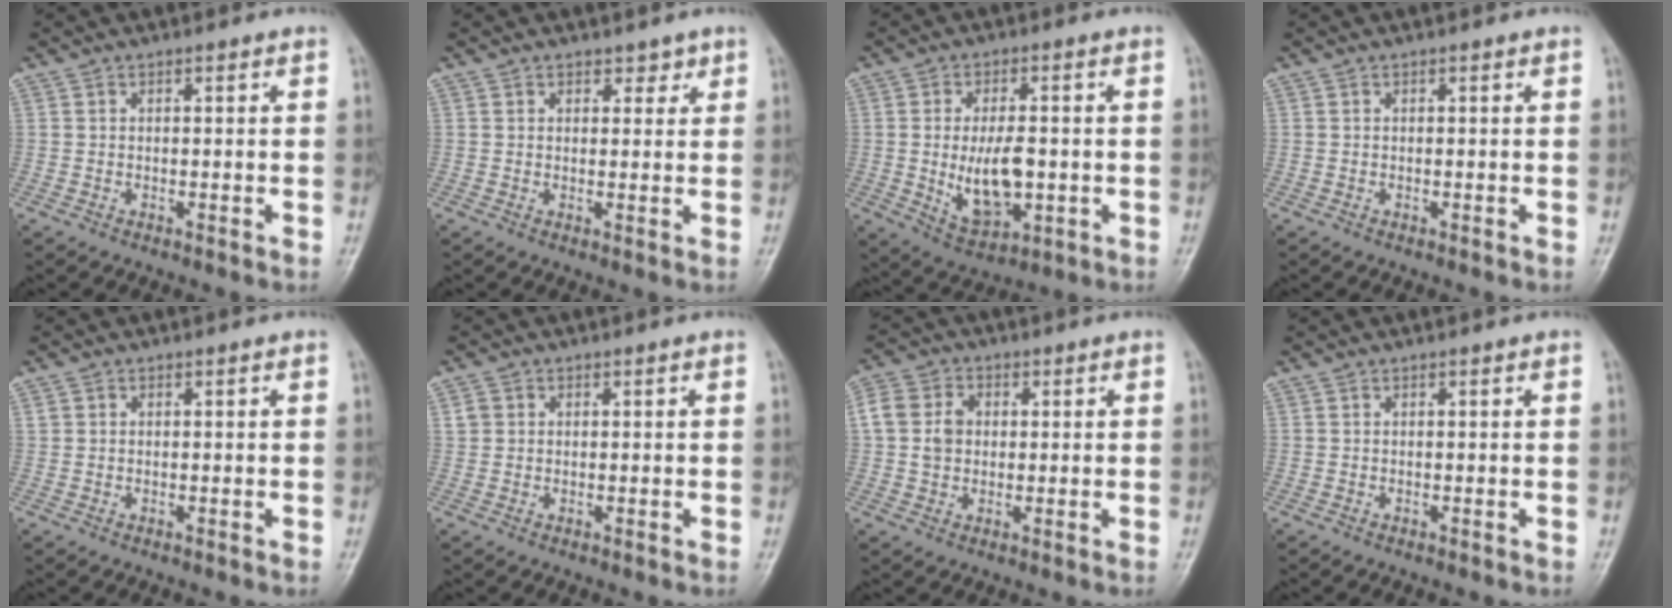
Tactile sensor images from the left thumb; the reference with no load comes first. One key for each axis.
{"total": 2.3, "fx": 1.5, "fy": 1.5, "fz": 0.6, "tx": 0.017, "ty": -0.007, "tz": 0.016}
{"total": 10.6, "fx": -1.1, "fy": 5.6, "fz": 8.9, "tx": -0.142, "ty": -0.006, "tz": -0.008}
{"total": 0.0}
{"total": 0.8, "fx": 0.2, "fy": 0.7, "fz": 0.4, "tx": -0.004, "ty": 0.002, "tz": 0.002}
{"total": 2.1, "fx": 0.4, "fy": 2.0, "fz": 0.8, "tx": -0.006, "ty": 0.003, "tz": 0.007}
{"total": 7.4, "fx": 0.6, "fy": 6.2, "fz": 4.0, "tx": -0.073, "ty": 0.011, "tz": 0.008}
{"total": 0.0}